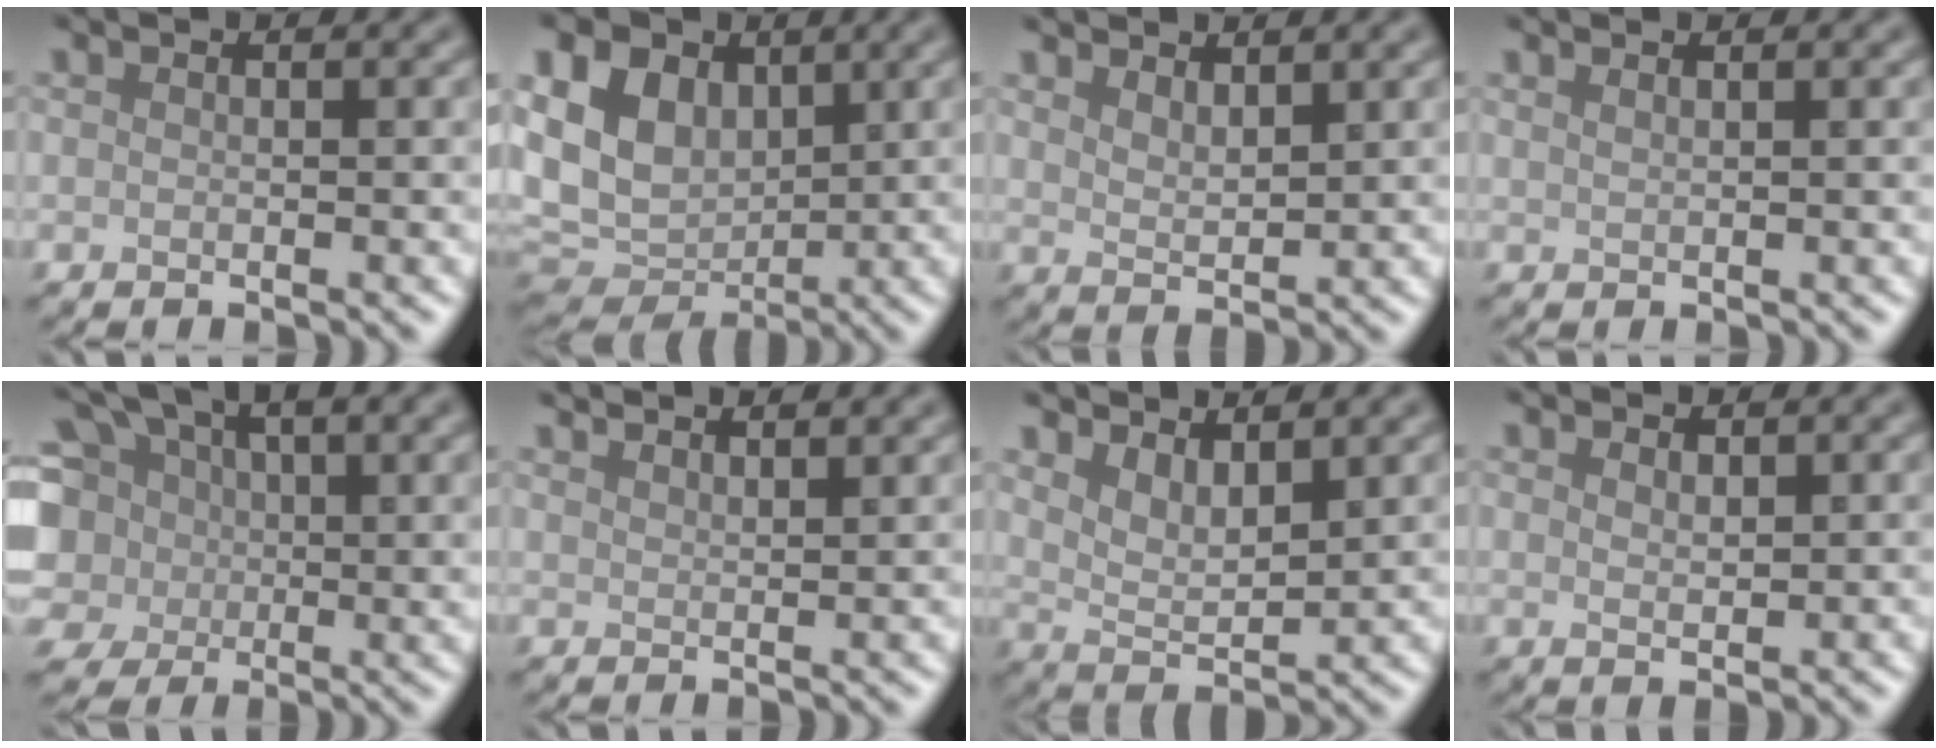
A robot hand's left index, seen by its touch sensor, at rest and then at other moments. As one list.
[{"total": 11.9, "force": [2.9, 9.1, 7.1], "torque": [-0.165, 0.022, 0.051]}, {"total": 2.6, "force": [2.1, 0.7, 1.2], "torque": [-0.025, -0.004, 0.043]}, {"total": 1.2, "force": [1.0, 0.4, 0.6], "torque": [-0.002, 0.001, 0.009]}, {"total": 8.2, "force": [1.4, 6.4, 5.1], "torque": [-0.113, 0.010, 0.018]}, {"total": 3.1, "force": [2.7, 0.7, 1.4], "torque": [-0.002, 0.008, 0.031]}, {"total": 3.5, "force": [2.3, 1.4, 2.2], "torque": [-0.048, -0.009, 0.045]}, {"total": 1.3, "force": [0.8, 0.6, 0.9], "torque": [-0.017, -0.003, 0.019]}]